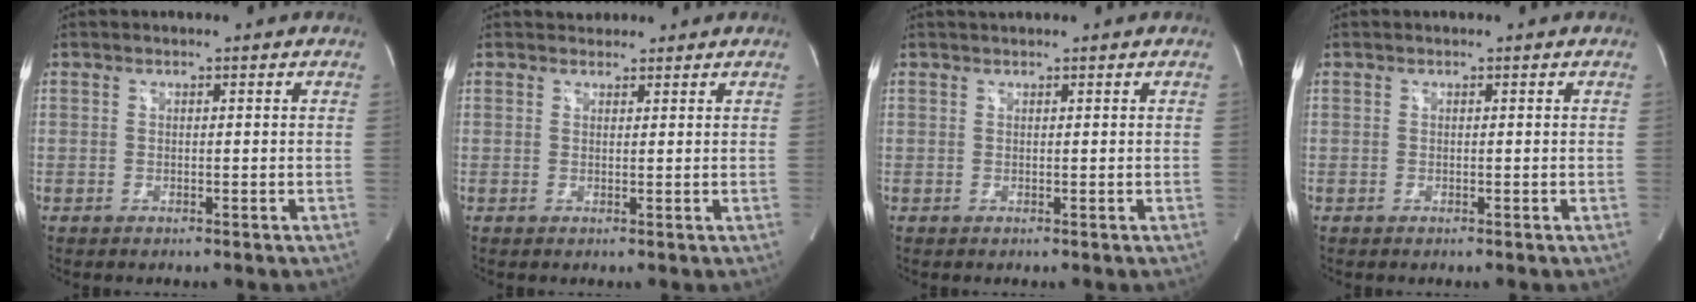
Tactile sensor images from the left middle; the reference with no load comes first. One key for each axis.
{"total": 2.1, "fx": 1.9, "fy": 1.0, "fz": 0.0, "tx": 0.002, "ty": 0.015, "tz": 0.028}
{"total": 1.0, "fx": 1.0, "fy": 0.0, "fz": 0.3, "tx": -0.006, "ty": 0.017, "tz": 0.022}
{"total": 0.0}